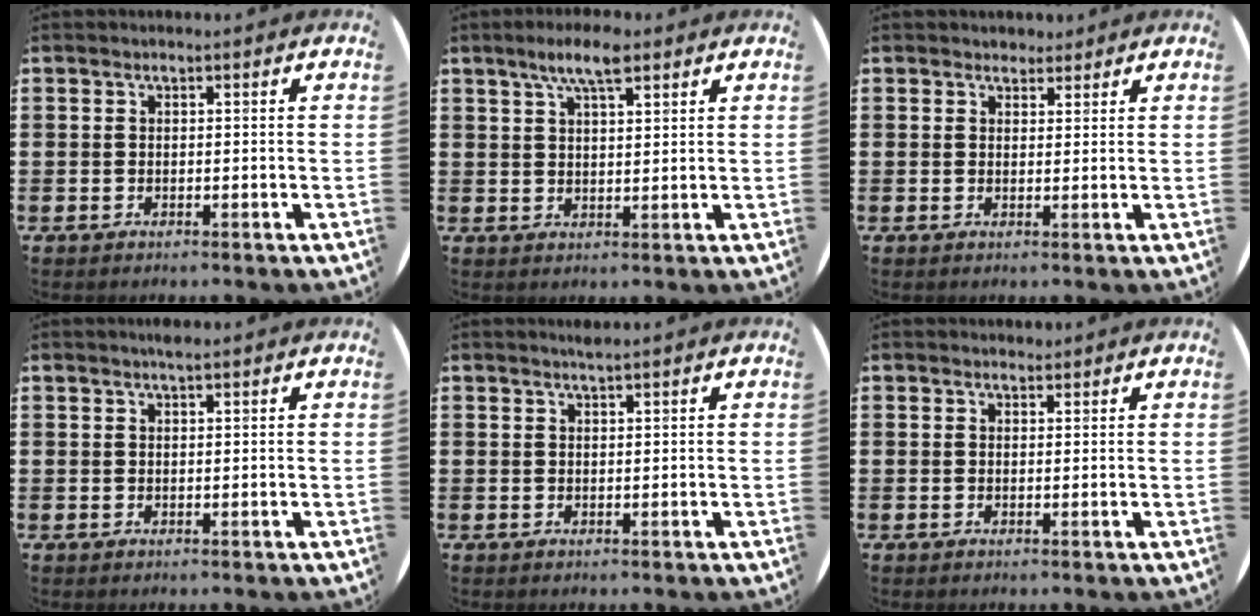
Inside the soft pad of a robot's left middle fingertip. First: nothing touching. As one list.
[{"total": 5.7, "force": [4.0, 1.5, 3.7], "torque": [-0.071, 0.001, 0.067]}, {"total": 1.9, "force": [1.8, 0.8, -0.1], "torque": [0.007, 0.000, 0.033]}, {"total": 1.0, "force": [0.9, 0.0, 0.5], "torque": [-0.009, 0.002, 0.016]}, {"total": 0.9, "force": [0.9, -0.2, 0.3], "torque": [-0.002, -0.001, 0.016]}, {"total": 0.8, "force": [0.8, 0.2, -0.1], "torque": [0.010, -0.001, 0.014]}]